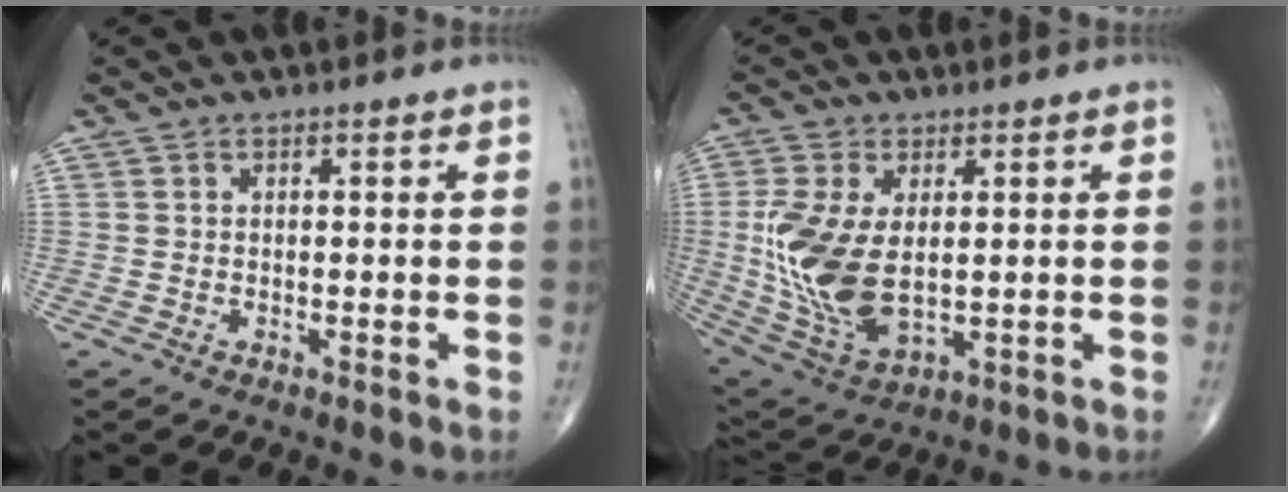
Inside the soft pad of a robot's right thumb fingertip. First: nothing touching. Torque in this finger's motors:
{"motor_torque": [0.94, 3.35, 1.97, 0.17, 0.24]}